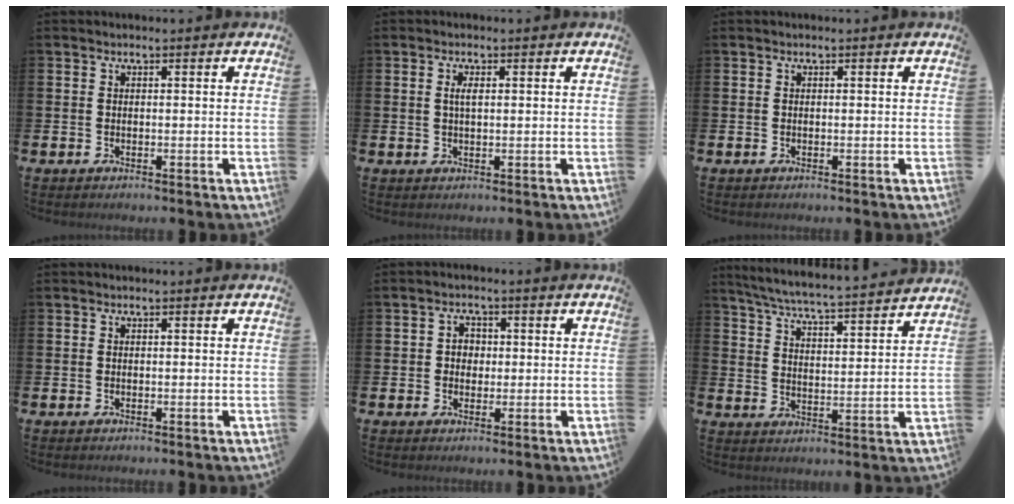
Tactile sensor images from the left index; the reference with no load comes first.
{"total": 1.7, "force": [0.6, 0.6, 1.5], "torque": [-0.031, 0.004, 0.008]}
{"total": 0.0}
{"total": 0.0}
{"total": 2.4, "force": [0.2, 2.1, 1.0], "torque": [-0.010, 0.004, -0.003]}
{"total": 6.2, "force": [6.0, 0.0, 1.7], "torque": [-0.060, -0.047, 0.102]}